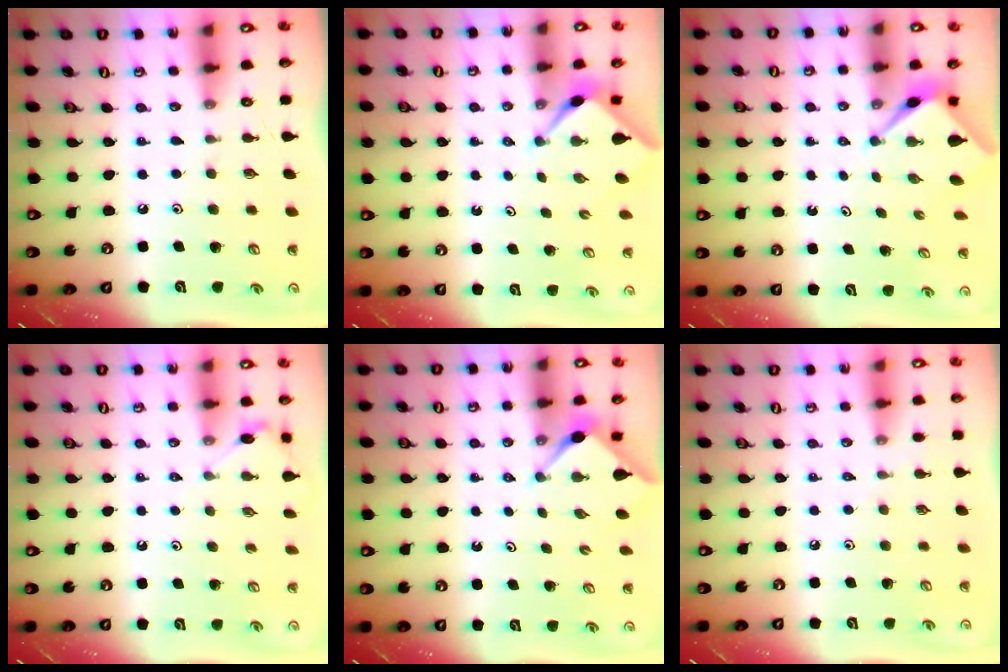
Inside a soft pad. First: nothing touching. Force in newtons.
{"total": 2.5, "press": 2.5, "slide": 0.3}
{"total": 2.8, "press": 2.8, "slide": 0.1}
{"total": 3.9, "press": 3.9, "slide": 0.4}
{"total": 2.9, "press": 2.9, "slide": 0.4}
{"total": 1.8, "press": 1.7, "slide": 0.4}